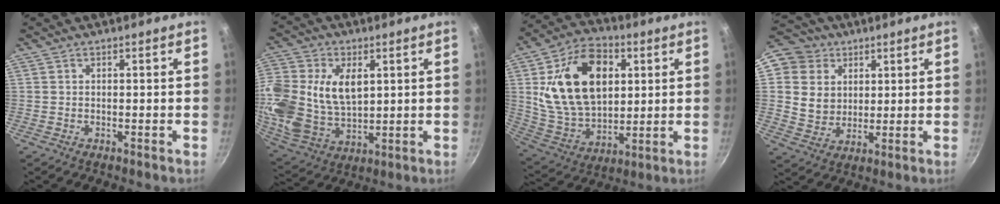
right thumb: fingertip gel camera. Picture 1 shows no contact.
{"total": 21.3, "force": [4.8, 14.7, 14.7], "torque": [-0.330, -0.005, 0.097]}
{"total": 22.3, "force": [5.1, 14.6, 16.0], "torque": [-0.255, -0.006, 0.096]}
{"total": 11.3, "force": [4.4, 9.8, 3.5], "torque": [-0.029, -0.008, 0.077]}